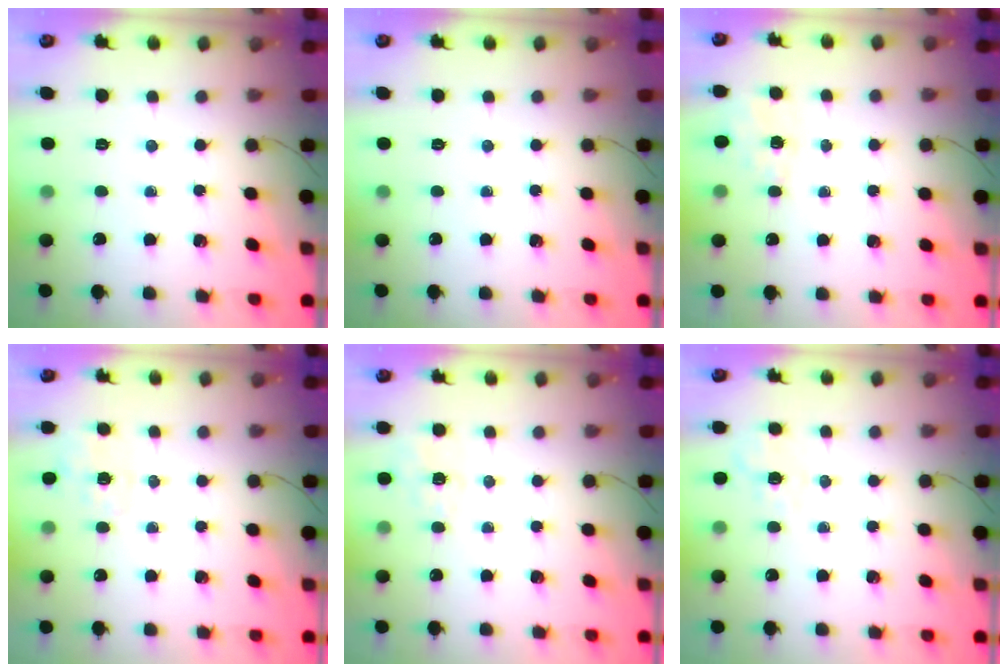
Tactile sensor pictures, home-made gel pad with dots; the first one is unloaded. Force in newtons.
{"total": 0.0}
{"total": 1.5, "press": 1.1, "slide": 1.1}
{"total": 2.1, "press": 1.6, "slide": 1.4}
{"total": 4.5, "press": 4.1, "slide": 1.8}
{"total": 2.2, "press": 1.6, "slide": 1.6}